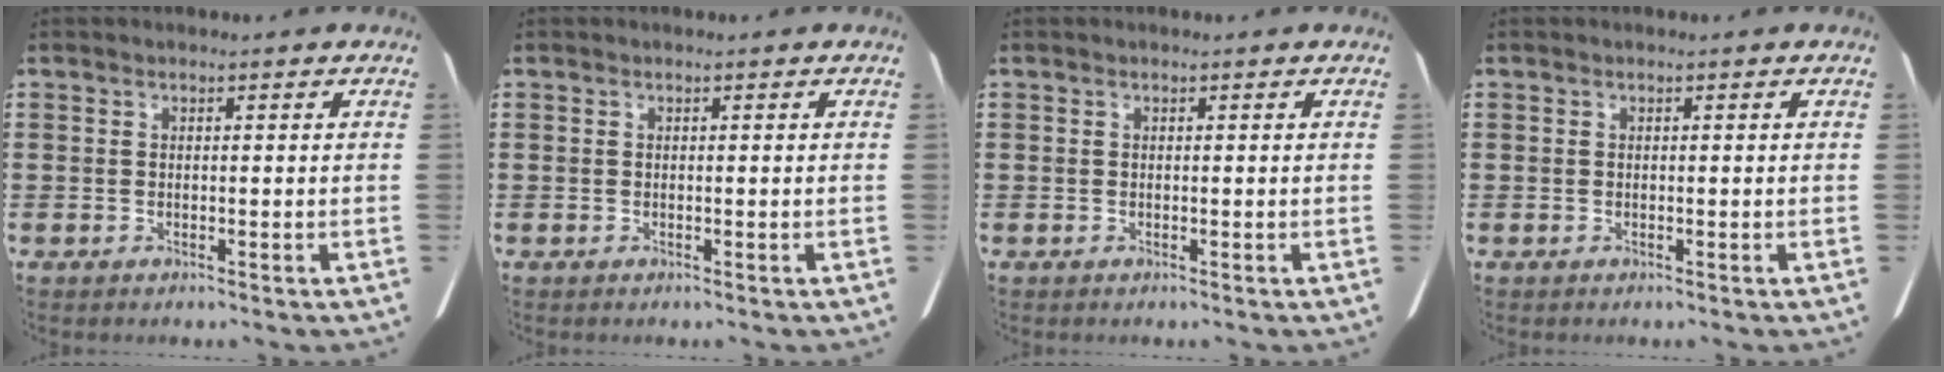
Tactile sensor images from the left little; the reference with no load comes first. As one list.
[{"total": 0.0}, {"total": 0.0}, {"total": 0.0}]